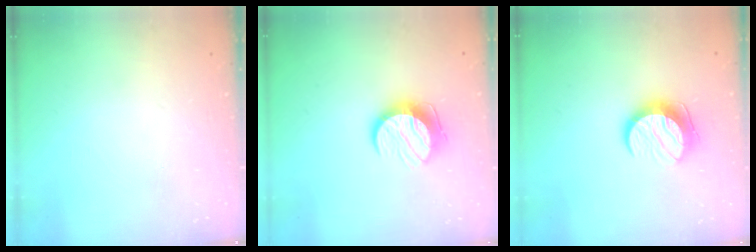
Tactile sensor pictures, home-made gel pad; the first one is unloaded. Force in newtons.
{"total": 10.1, "press": 10.1, "slide": 0.5}
{"total": 10.1, "press": 10.1, "slide": 0.5}